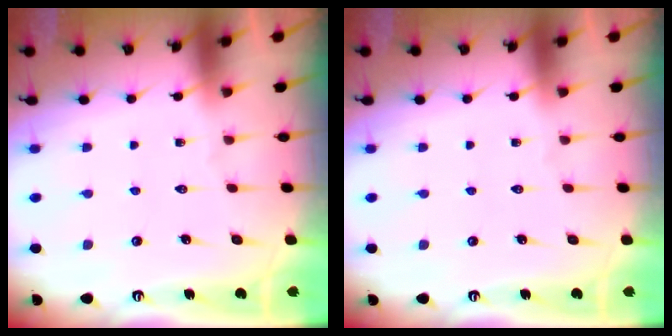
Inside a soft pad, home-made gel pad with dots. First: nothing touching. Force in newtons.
{"total": 0.0}